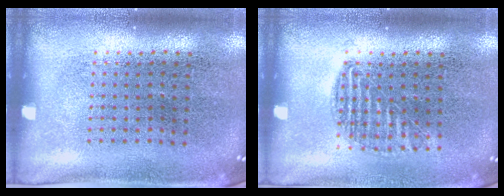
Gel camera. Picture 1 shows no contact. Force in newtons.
{"total": 0.9, "press": 0.8, "slide": 0.3}